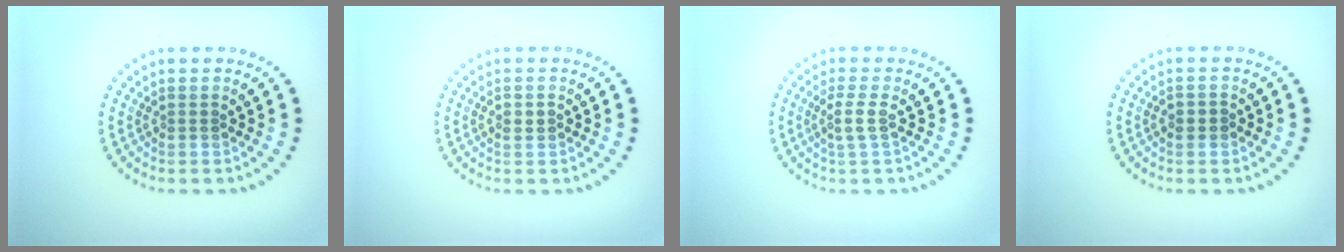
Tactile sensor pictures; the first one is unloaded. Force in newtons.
{"total": 0.9, "press": 0.9, "slide": 0.3}
{"total": 1.7, "press": 1.3, "slide": 1.1}
{"total": 1.2, "press": 1.1, "slide": 0.4}